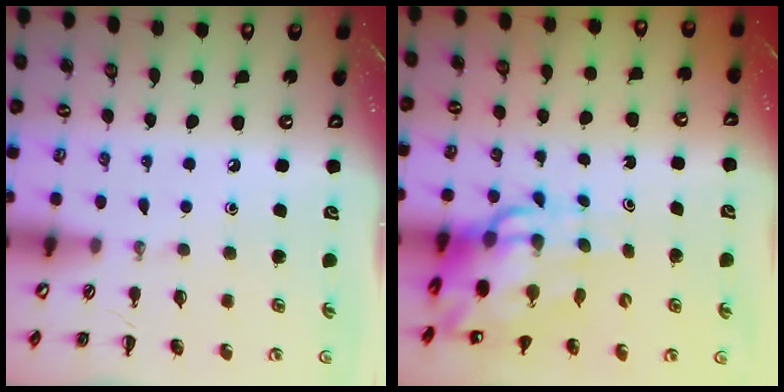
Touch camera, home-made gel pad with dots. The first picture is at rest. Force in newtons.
{"total": 11.4, "press": 11.0, "slide": 3.0}